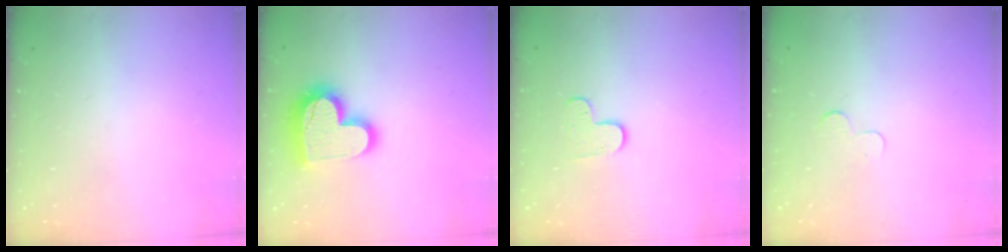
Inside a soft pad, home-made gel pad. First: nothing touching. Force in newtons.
{"total": 17.0, "press": 16.9, "slide": 1.3}
{"total": 5.8, "press": 5.8, "slide": 0.6}
{"total": 2.3, "press": 2.3, "slide": 0.2}